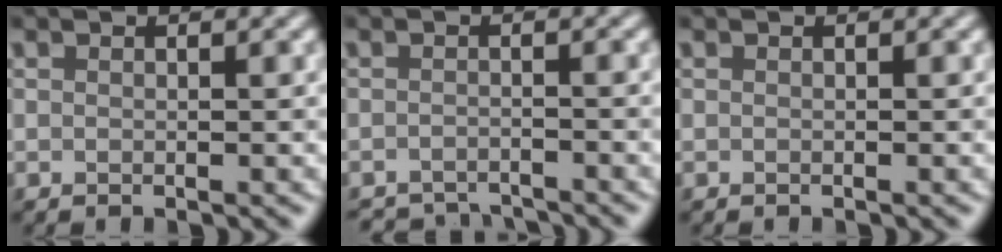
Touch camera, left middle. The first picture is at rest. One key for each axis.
{"total": 3.3, "fx": -3.2, "fy": 0.4, "fz": 0.1, "tx": 0.004, "ty": -0.007, "tz": -0.052}
{"total": 0.0}